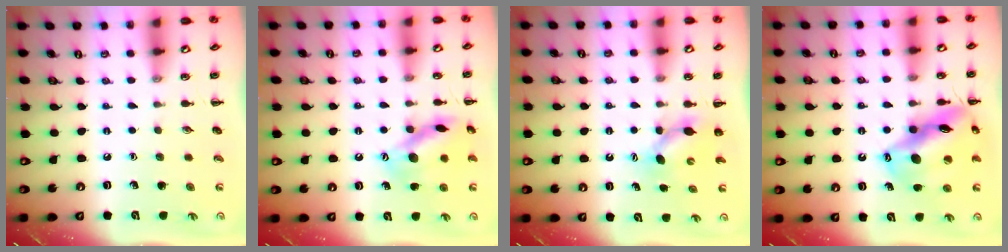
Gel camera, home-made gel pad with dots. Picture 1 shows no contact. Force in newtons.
{"total": 14.6, "press": 14.6, "slide": 1.2}
{"total": 5.2, "press": 5.2, "slide": 0.3}
{"total": 17.7, "press": 17.4, "slide": 3.2}